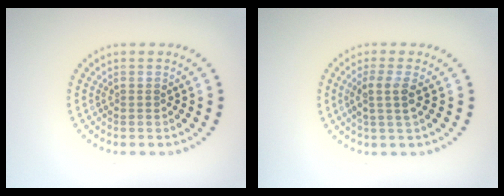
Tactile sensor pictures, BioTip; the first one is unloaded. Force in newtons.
{"total": 2.3, "press": 1.9, "slide": 1.3}